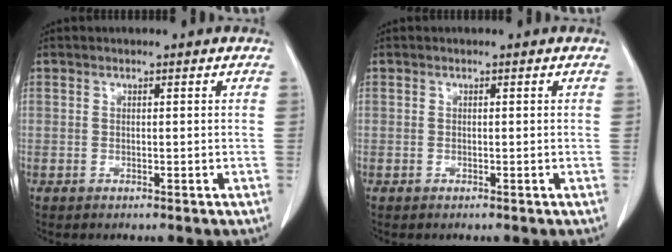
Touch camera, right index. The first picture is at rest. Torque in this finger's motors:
{"motor_torque": [-0.02, 0.01, 0.00, -0.01]}